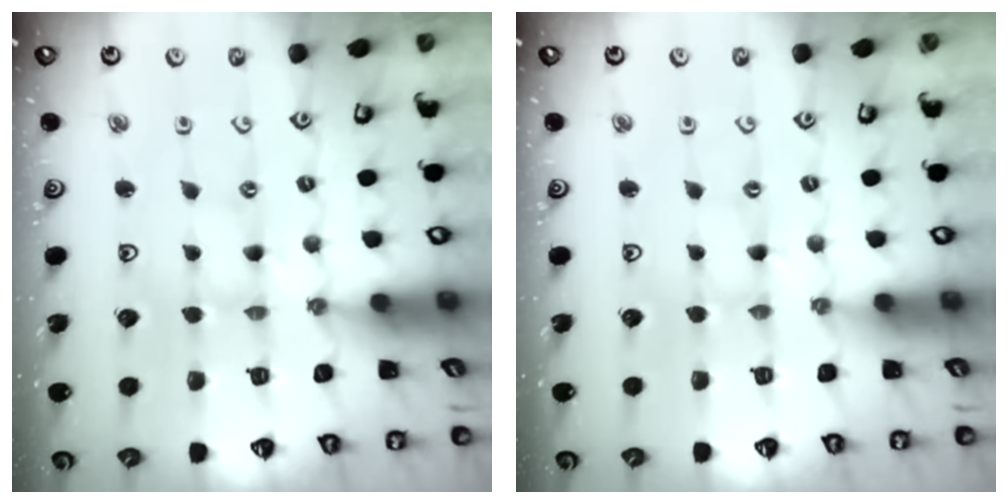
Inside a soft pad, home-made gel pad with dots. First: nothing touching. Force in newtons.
{"total": 0.0}